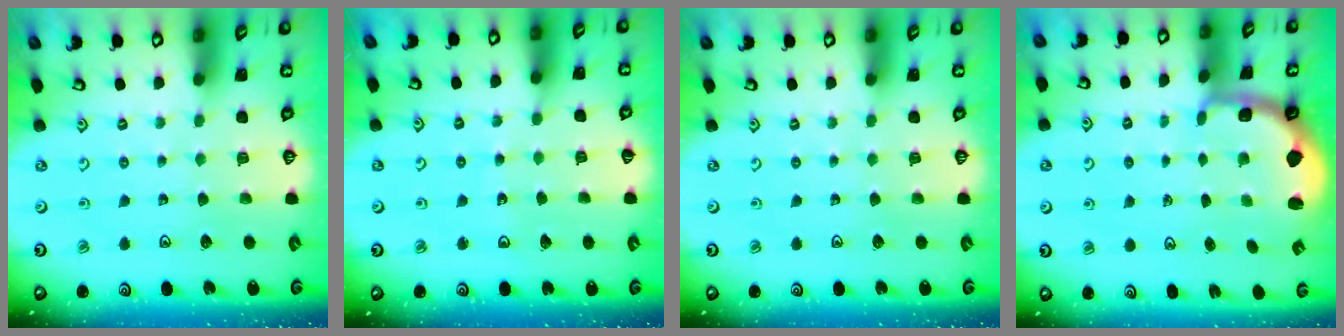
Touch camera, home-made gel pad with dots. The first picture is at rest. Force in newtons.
{"total": 3.7, "press": 3.7, "slide": 0.4}
{"total": 0.0}
{"total": 1.7, "press": 1.3, "slide": 1.0}